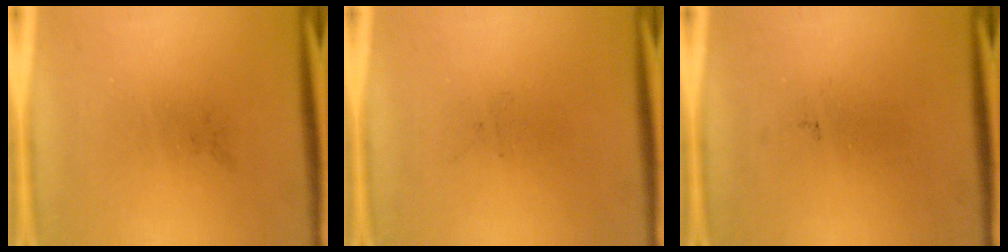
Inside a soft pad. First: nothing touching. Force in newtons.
{"total": 0.0}
{"total": 0.0}